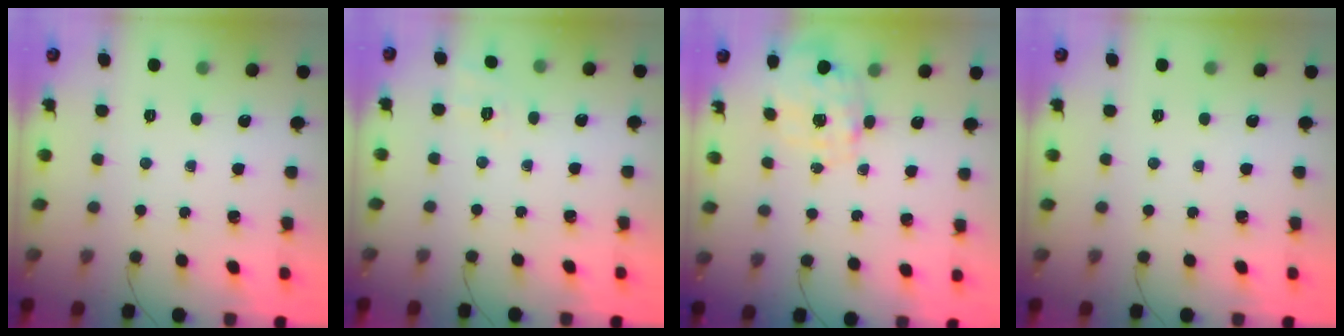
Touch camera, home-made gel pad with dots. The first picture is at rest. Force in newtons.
{"total": 2.5, "press": 1.1, "slide": 2.2}
{"total": 2.9, "press": 2.7, "slide": 0.9}
{"total": 0.0}